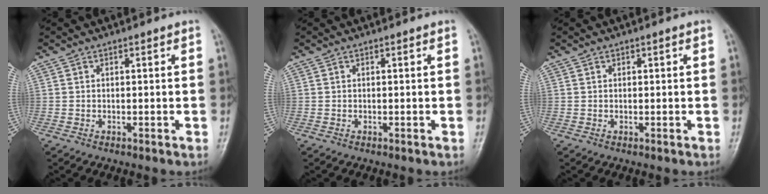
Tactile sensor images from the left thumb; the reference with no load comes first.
{"total": 0.0}
{"total": 0.0}